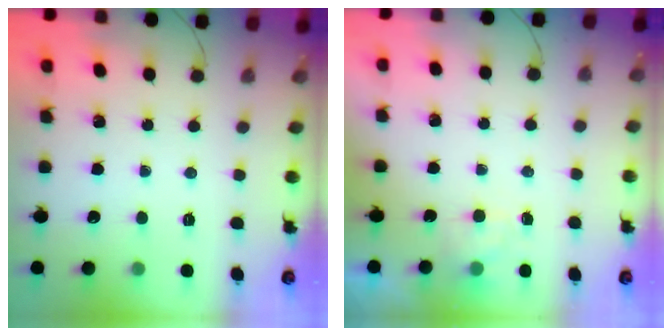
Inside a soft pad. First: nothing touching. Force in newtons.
{"total": 2.0, "press": 1.4, "slide": 1.3}